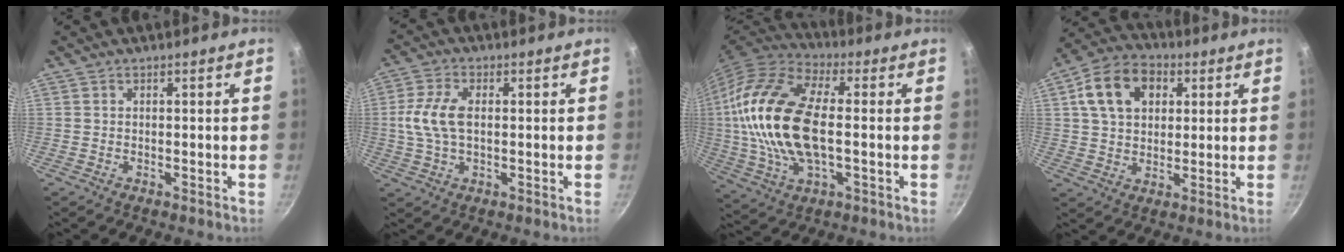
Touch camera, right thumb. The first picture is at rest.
{"total": 8.0, "force": [0.6, 4.6, 6.6], "torque": [-0.134, 0.012, 0.006]}
{"total": 21.9, "force": [0.4, 11.3, 18.8], "torque": [-0.374, 0.020, -0.002]}
{"total": 13.2, "force": [4.2, 9.5, 8.1], "torque": [-0.122, 0.010, 0.058]}